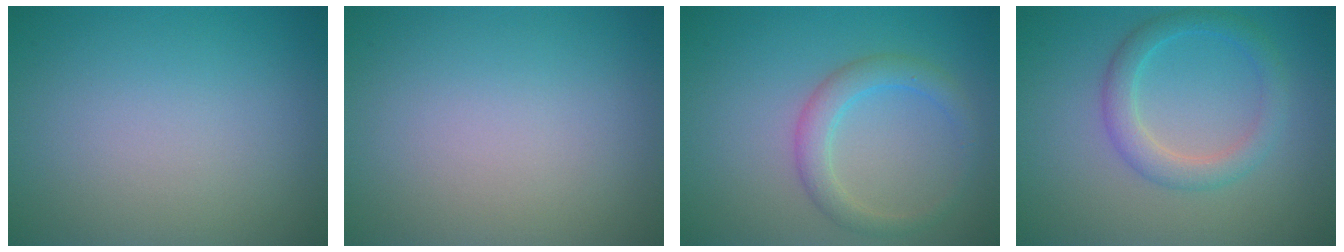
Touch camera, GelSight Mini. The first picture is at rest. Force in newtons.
{"total": 0.0}
{"total": 2.8, "press": 2.8, "slide": 0.1}
{"total": 3.0, "press": 3.0, "slide": 0.1}